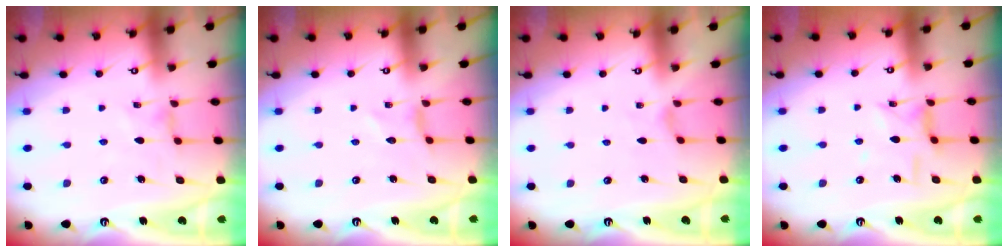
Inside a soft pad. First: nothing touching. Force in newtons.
{"total": 0.0}
{"total": 0.8, "press": 0.8, "slide": 0.2}
{"total": 6.4, "press": 6.3, "slide": 0.5}